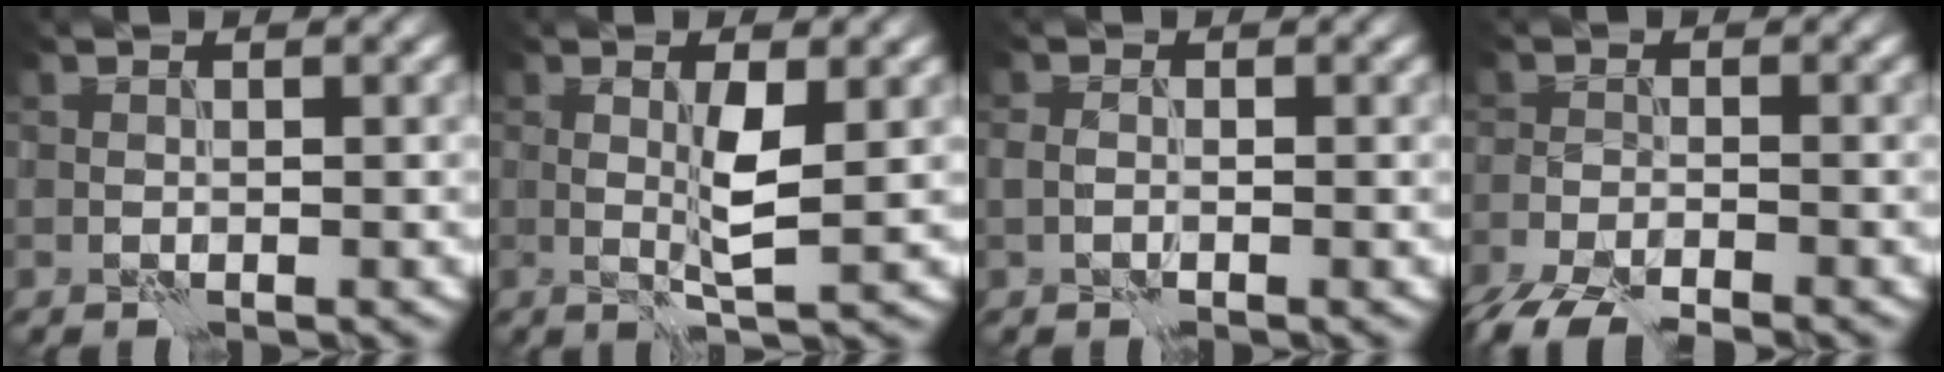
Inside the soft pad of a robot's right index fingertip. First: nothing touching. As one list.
[{"total": 2.8, "force": [0.5, 0.1, 2.7], "torque": [-0.056, -0.003, 0.011]}, {"total": 0.9, "force": [-0.2, 0.5, 0.7], "torque": [-0.015, 0.001, -0.006]}, {"total": 4.9, "force": [-4.2, 1.2, 2.3], "torque": [-0.040, -0.028, -0.080]}]